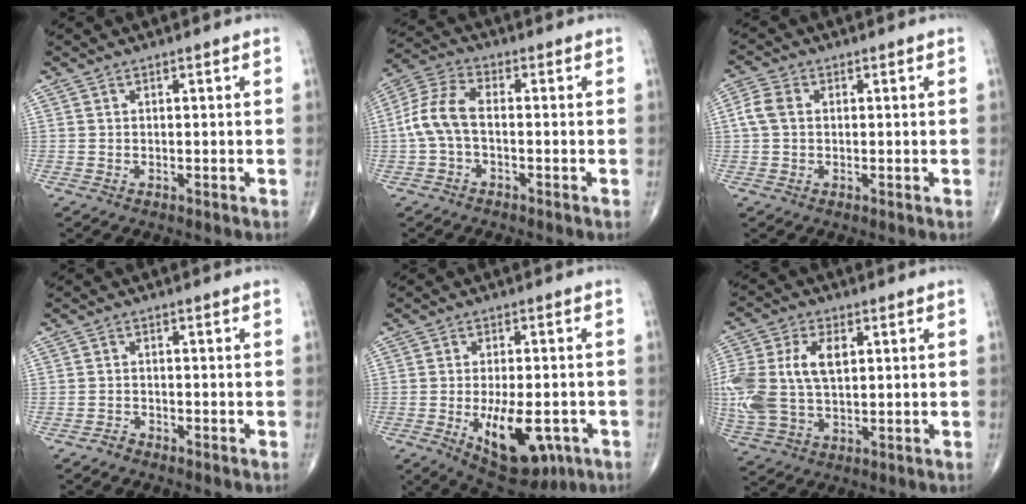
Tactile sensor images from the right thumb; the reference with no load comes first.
{"total": 7.6, "force": [-1.0, 3.9, 6.4], "torque": [-0.144, 0.026, -0.030]}
{"total": 3.9, "force": [0.4, 2.8, 2.7], "torque": [-0.064, 0.013, 0.003]}
{"total": 1.1, "force": [-1.1, 0.4, 0.0], "torque": [-0.001, 0.000, -0.024]}
{"total": 13.4, "force": [-4.4, 6.4, 10.9], "torque": [-0.151, 0.000, -0.050]}
{"total": 15.4, "force": [2.1, 9.3, 12.2], "torque": [-0.292, 0.008, 0.046]}